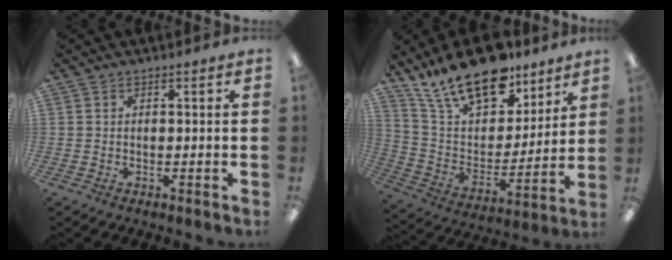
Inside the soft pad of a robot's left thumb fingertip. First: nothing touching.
{"total": 20.8, "force": [15.7, 9.2, 10.2], "torque": [-0.195, -0.097, 0.279]}